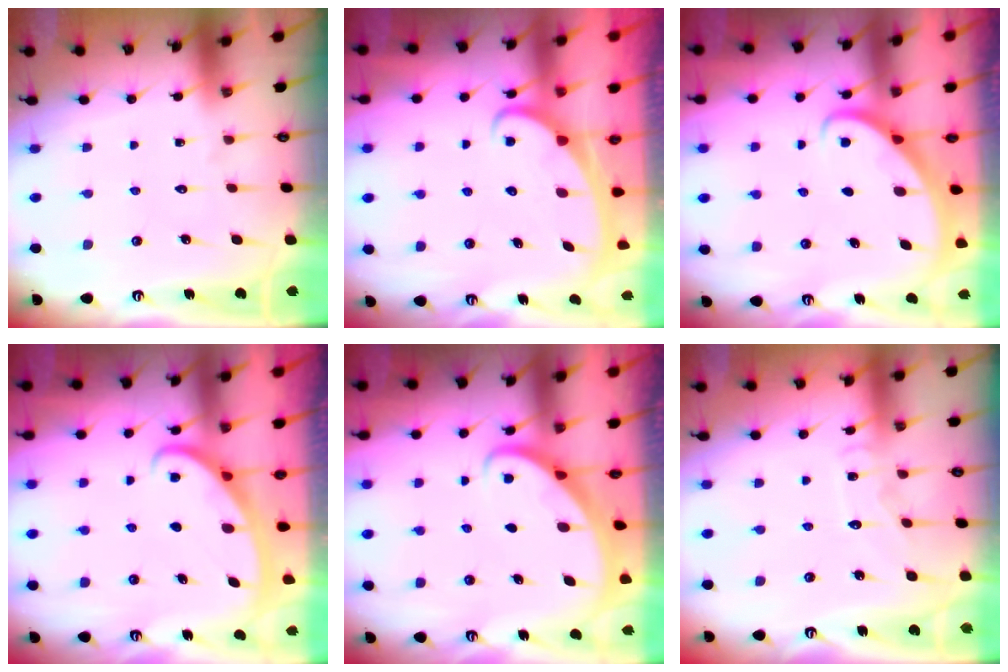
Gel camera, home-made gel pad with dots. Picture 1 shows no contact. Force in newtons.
{"total": 2.7, "press": 2.7, "slide": 0.3}
{"total": 2.7, "press": 2.7, "slide": 0.2}
{"total": 2.9, "press": 2.9, "slide": 0.3}
{"total": 2.6, "press": 2.6, "slide": 0.3}
{"total": 6.2, "press": 6.2, "slide": 0.6}